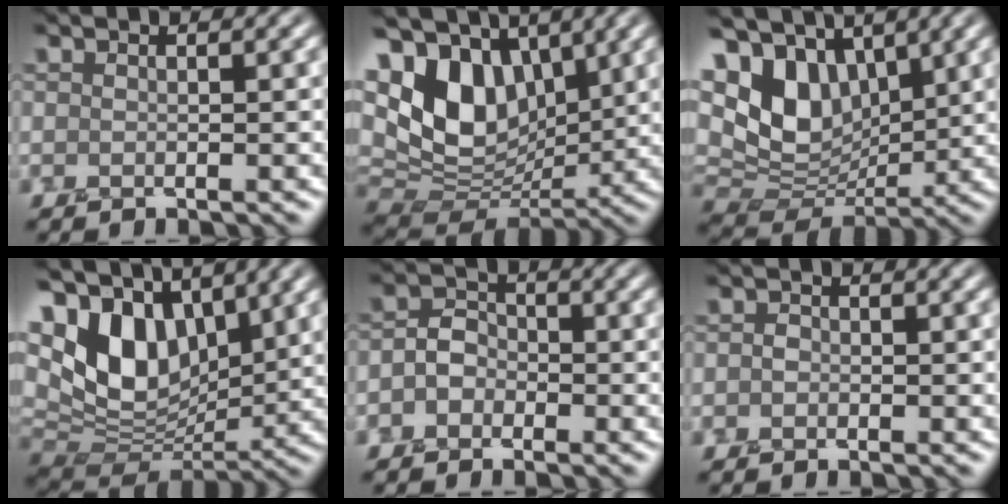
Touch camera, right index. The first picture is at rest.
{"total": 10.8, "force": [3.7, 7.0, 7.3], "torque": [-0.149, 0.001, 0.060]}
{"total": 9.5, "force": [3.8, 6.2, 6.1], "torque": [-0.140, -0.001, 0.064]}
{"total": 10.3, "force": [4.2, 6.2, 7.1], "torque": [-0.150, 0.000, 0.069]}
{"total": 2.4, "force": [-0.9, 1.9, 1.2], "torque": [-0.020, 0.006, -0.025]}
{"total": 0.7, "force": [-0.2, 0.6, 0.4], "torque": [-0.006, -0.001, -0.007]}